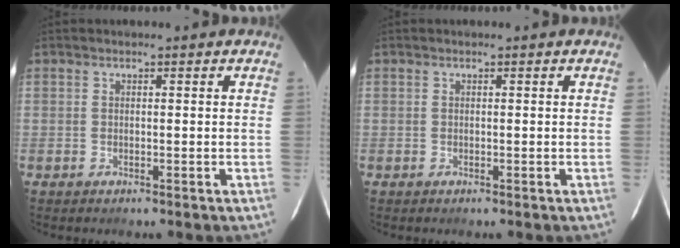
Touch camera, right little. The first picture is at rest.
{"total": 0.0}